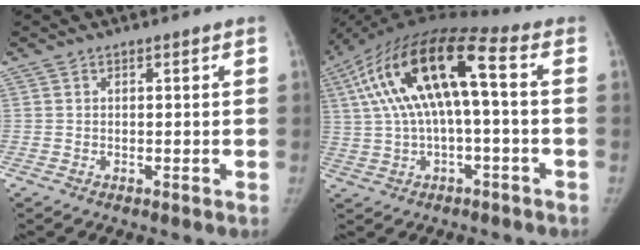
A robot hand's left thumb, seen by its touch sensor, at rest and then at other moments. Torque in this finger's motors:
{"motor_torque": [-0.33, 1.33, 1.98, -0.79, 0.29]}